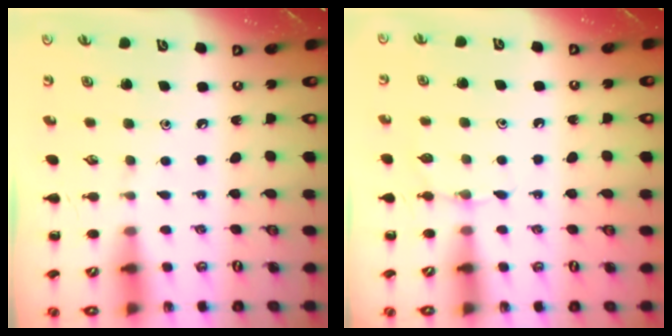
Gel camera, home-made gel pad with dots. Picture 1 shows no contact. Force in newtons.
{"total": 5.1, "press": 4.8, "slide": 1.5}